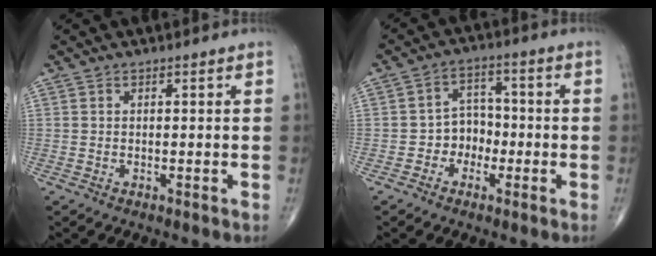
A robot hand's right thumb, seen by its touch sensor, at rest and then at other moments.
{"total": 5.9, "force": [-1.9, 5.0, 2.5], "torque": [-0.003, 0.028, -0.043]}